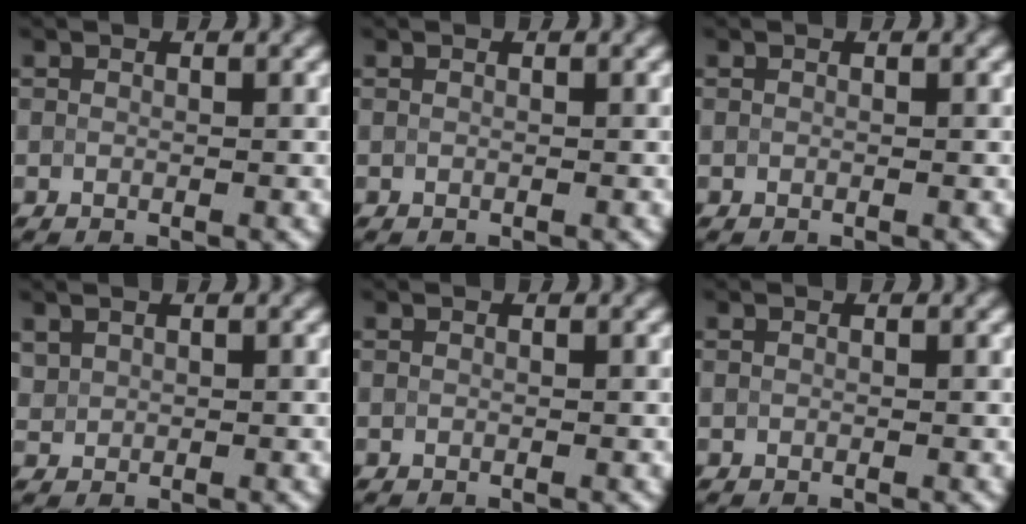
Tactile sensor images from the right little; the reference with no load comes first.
{"total": 0.0}
{"total": 0.0}
{"total": 0.8, "force": [0.6, 0.4, 0.1], "torque": [-0.004, -0.001, 0.017]}
{"total": 0.0}
{"total": 0.0}